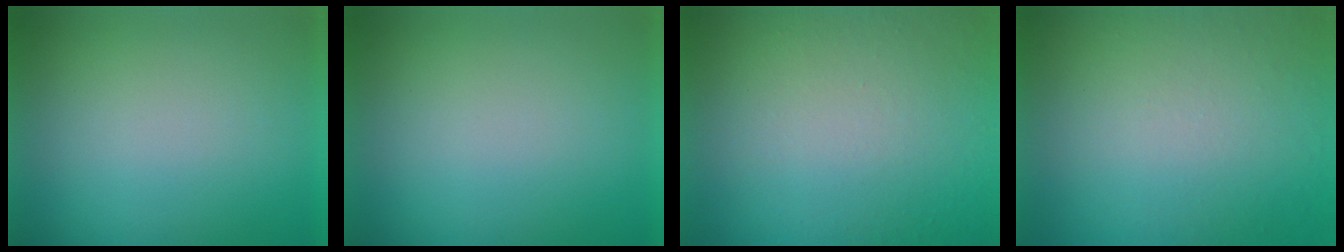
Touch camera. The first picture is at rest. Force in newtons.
{"total": 0.0}
{"total": 7.8}
{"total": 8.7}